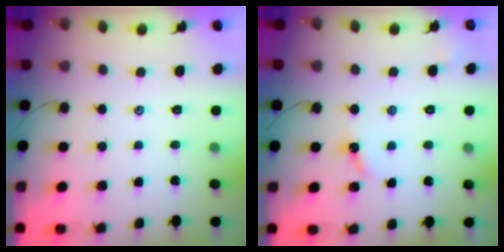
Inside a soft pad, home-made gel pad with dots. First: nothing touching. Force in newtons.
{"total": 2.8, "press": 2.8, "slide": 0.2}